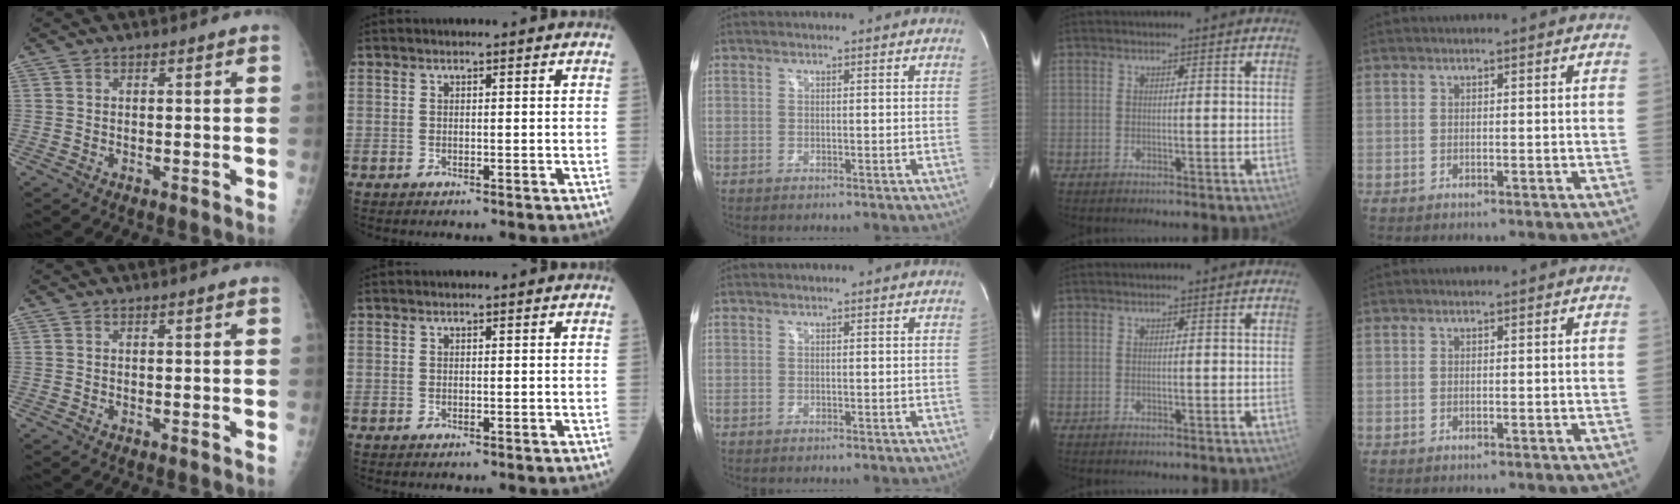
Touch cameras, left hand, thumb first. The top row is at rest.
{}